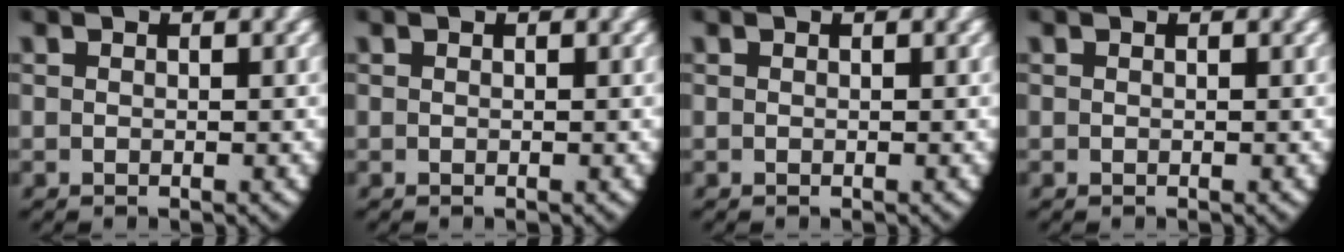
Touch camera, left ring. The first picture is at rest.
{"total": 0.0}
{"total": 0.0}
{"total": 0.0}